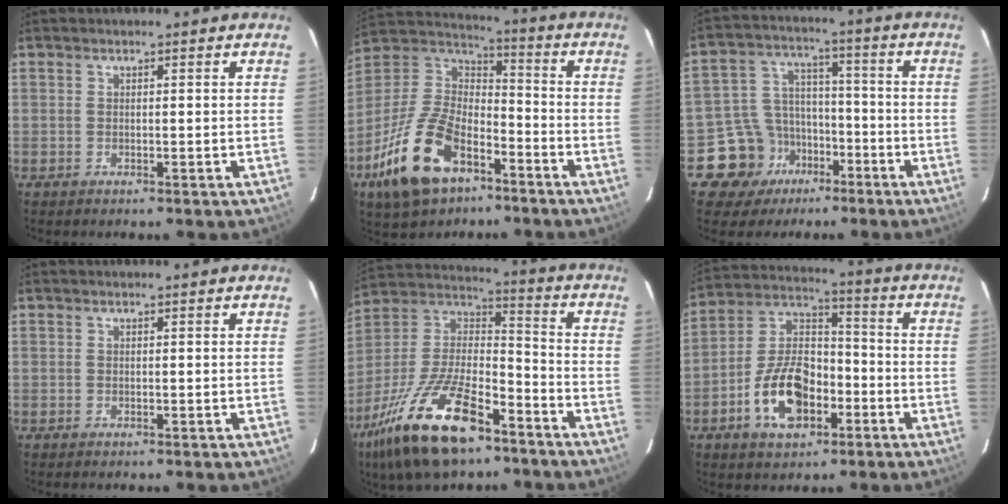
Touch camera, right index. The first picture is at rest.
{"total": 20.8, "force": [-11.1, 11.3, 13.5], "torque": [-0.300, -0.006, -0.199]}
{"total": 10.7, "force": [-6.4, 8.4, 1.6], "torque": [-0.054, 0.042, -0.099]}
{"total": 0.0}
{"total": 23.7, "force": [-14.5, 9.2, 16.3], "torque": [-0.334, -0.022, -0.259]}
{"total": 14.2, "force": [-6.0, 8.2, 9.9], "torque": [-0.196, 0.022, -0.099]}